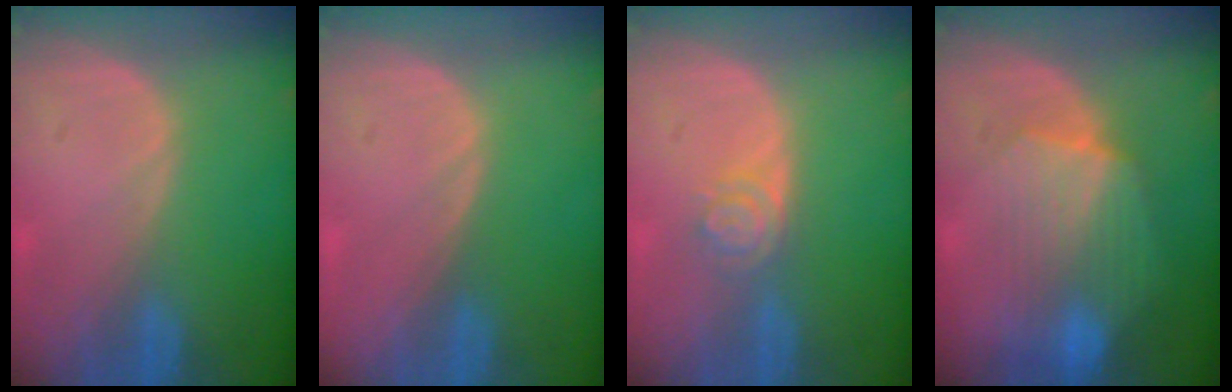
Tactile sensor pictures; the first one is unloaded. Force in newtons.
{"total": 0.0}
{"total": 4.0, "press": 3.3, "slide": 2.1}
{"total": 8.3, "press": 8.1, "slide": 1.7}